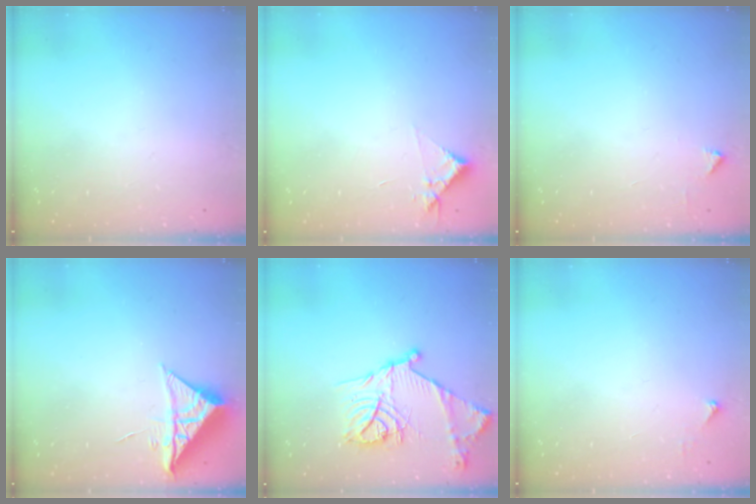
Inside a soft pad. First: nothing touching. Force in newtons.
{"total": 3.9, "press": 3.9, "slide": 0.5}
{"total": 2.1, "press": 2.1, "slide": 0.3}
{"total": 8.6, "press": 8.6, "slide": 0.2}
{"total": 19.6, "press": 19.6, "slide": 1.5}
{"total": 3.5, "press": 3.4, "slide": 0.4}